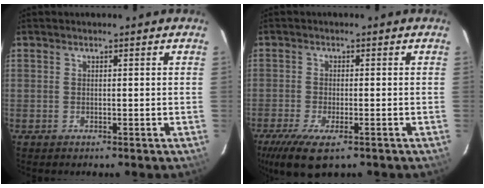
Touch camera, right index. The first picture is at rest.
{"total": 9.0, "force": [-5.6, 2.9, 6.4], "torque": [-0.147, -0.035, -0.097]}